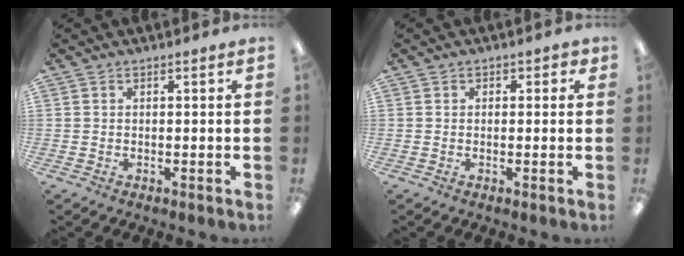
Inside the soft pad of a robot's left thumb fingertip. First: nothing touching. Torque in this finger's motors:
{"motor_torque": [-0.18, 0.09, 0.12, 0.42, -0.02]}